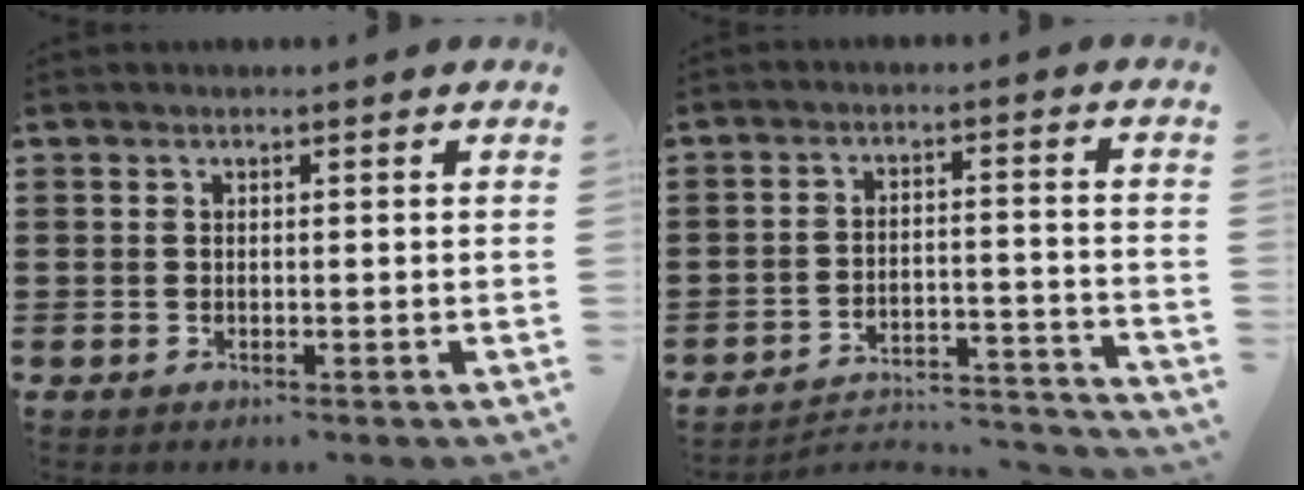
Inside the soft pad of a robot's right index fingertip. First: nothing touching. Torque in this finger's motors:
{"motor_torque": [-0.87, 0.49, -1.05, -0.21]}